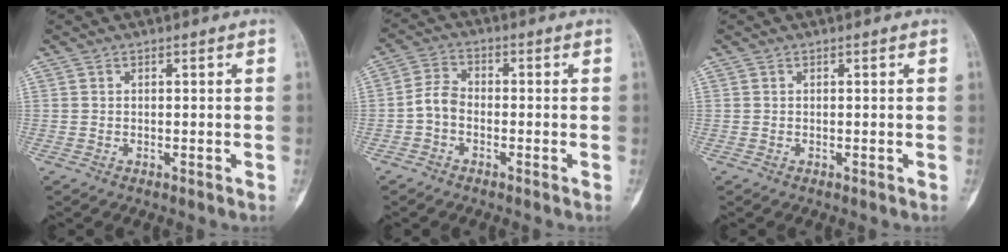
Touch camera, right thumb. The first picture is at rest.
{"total": 4.3, "force": [-1.5, 2.9, 2.8], "torque": [-0.051, 0.018, -0.039]}
{"total": 0.0}